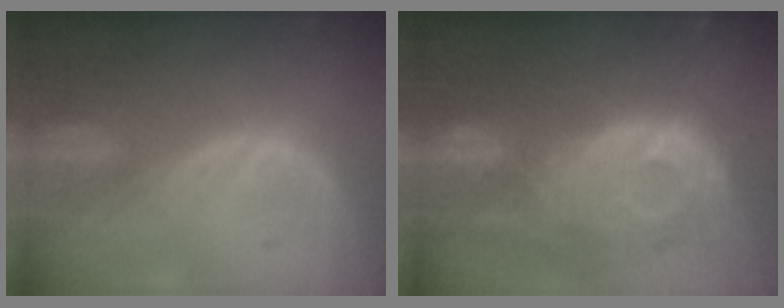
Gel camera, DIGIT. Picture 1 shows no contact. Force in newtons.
{"total": 12.1, "press": 10.8, "slide": 5.4}